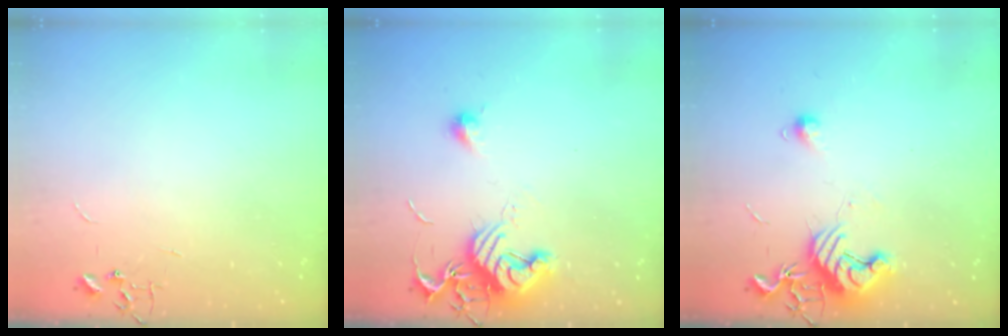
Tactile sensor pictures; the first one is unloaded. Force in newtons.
{"total": 14.2, "press": 14.2, "slide": 0.8}
{"total": 11.3, "press": 11.3, "slide": 0.9}